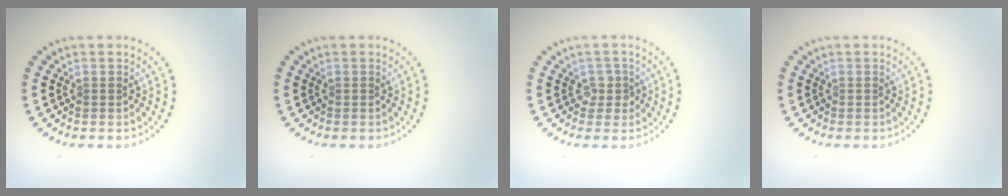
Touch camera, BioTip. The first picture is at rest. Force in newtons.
{"total": 0.0}
{"total": 1.3, "press": 1.1, "slide": 0.7}
{"total": 0.0}